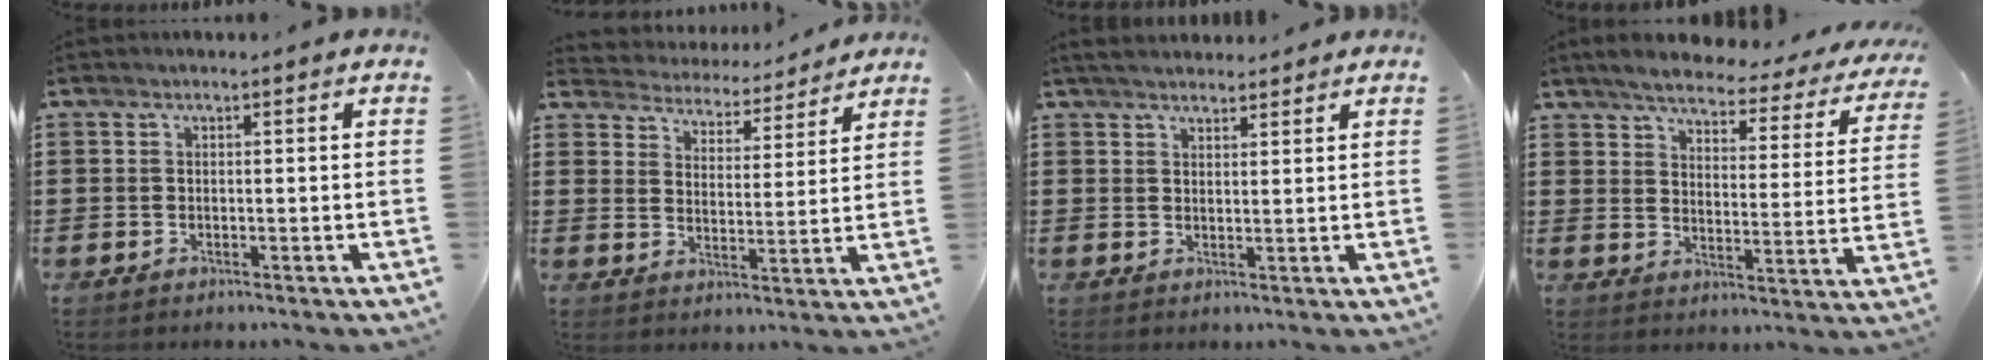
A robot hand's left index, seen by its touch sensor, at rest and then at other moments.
{"total": 4.3, "force": [4.3, 0.2, -0.3], "torque": [-0.023, -0.037, 0.069]}
{"total": 3.1, "force": [2.9, 0.8, 0.8], "torque": [-0.023, -0.001, 0.055]}
{"total": 4.6, "force": [4.2, 0.6, 1.7], "torque": [-0.055, -0.026, 0.066]}